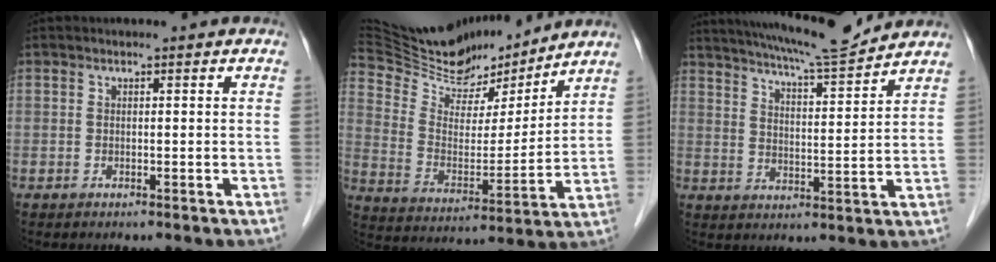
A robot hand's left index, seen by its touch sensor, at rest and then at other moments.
{"total": 22.9, "force": [20.7, 5.5, 8.0], "torque": [-0.152, 0.001, 0.342]}
{"total": 12.6, "force": [11.8, 0.1, 4.6], "torque": [-0.076, -0.002, 0.178]}